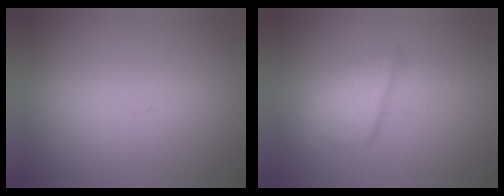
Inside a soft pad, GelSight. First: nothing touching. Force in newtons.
{"total": 2.2}